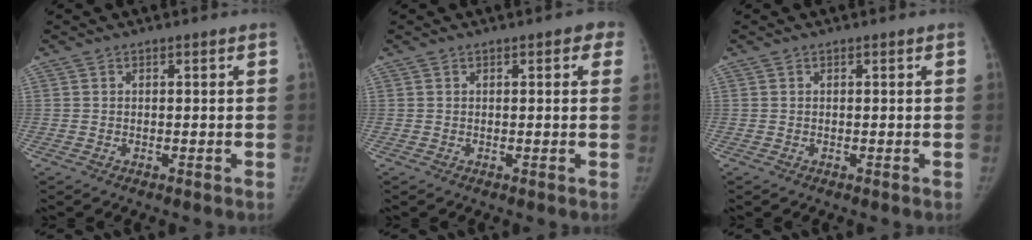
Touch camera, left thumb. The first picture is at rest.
{"total": 3.3, "force": [1.5, 1.4, 2.6], "torque": [-0.015, 0.001, 0.009]}
{"total": 0.0}